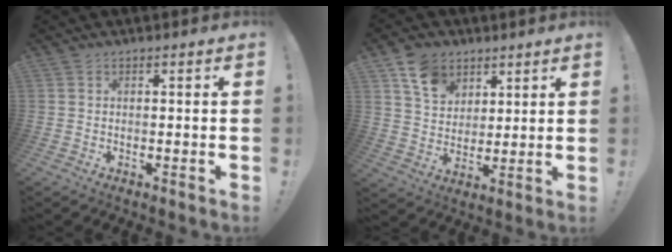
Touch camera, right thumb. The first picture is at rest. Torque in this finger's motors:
{"motor_torque": [0.18, 0.33, 0.06, 0.17, 0.01]}